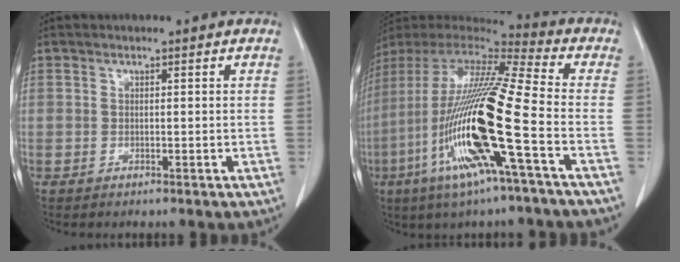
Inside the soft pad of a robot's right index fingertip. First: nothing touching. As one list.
[{"total": 22.6, "force": [-6.9, 0.7, 21.5], "torque": [-0.455, -0.036, -0.140]}]